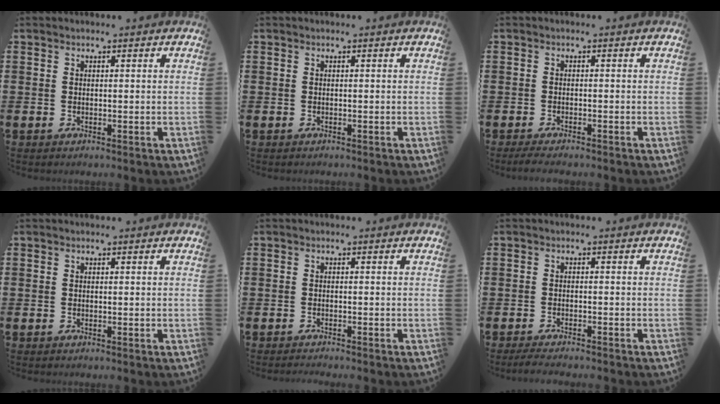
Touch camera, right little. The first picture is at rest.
{"total": 0.0}
{"total": 1.2, "force": [-0.9, 0.2, 0.8], "torque": [-0.015, 0.000, -0.018]}
{"total": 0.0}
{"total": 0.7, "force": [-0.7, -0.1, 0.1], "torque": [-0.001, -0.003, -0.014]}
{"total": 1.5, "force": [-1.3, 0.1, 0.8], "torque": [-0.013, 0.002, -0.025]}